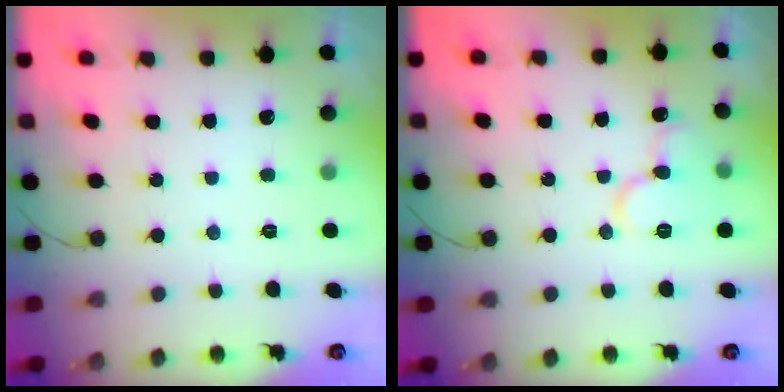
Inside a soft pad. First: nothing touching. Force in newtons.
{"total": 9.8, "press": 9.7, "slide": 1.3}